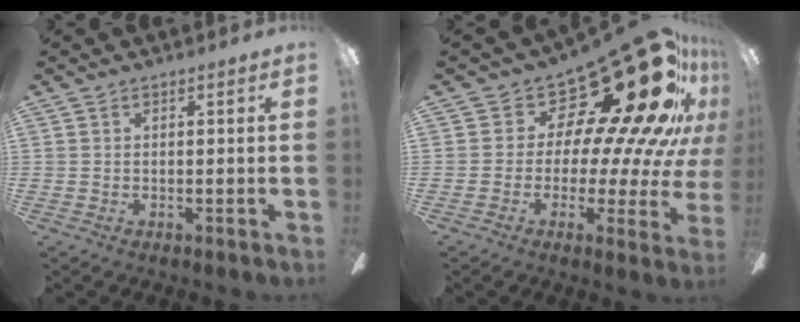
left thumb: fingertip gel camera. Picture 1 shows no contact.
{"total": 26.1, "force": [13.6, 10.2, 19.7], "torque": [-0.270, -0.112, 0.240]}